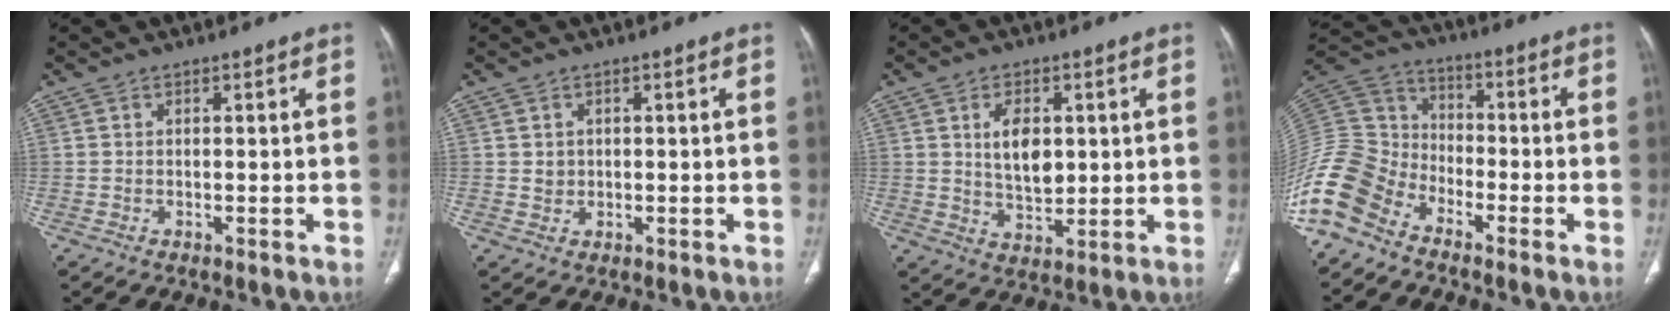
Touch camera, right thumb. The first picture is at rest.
{"total": 1.7, "force": [0.2, 1.5, 0.6], "torque": [-0.002, 0.000, 0.008]}
{"total": 7.8, "force": [1.7, 4.7, 6.0], "torque": [-0.082, -0.015, 0.034]}
{"total": 17.2, "force": [-11.4, 10.7, 7.3], "torque": [-0.177, 0.058, -0.229]}